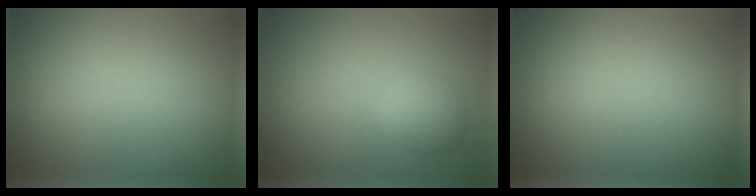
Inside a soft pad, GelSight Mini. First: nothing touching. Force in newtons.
{"total": 2.2, "press": 2.2, "slide": 0.1}
{"total": 0.0}